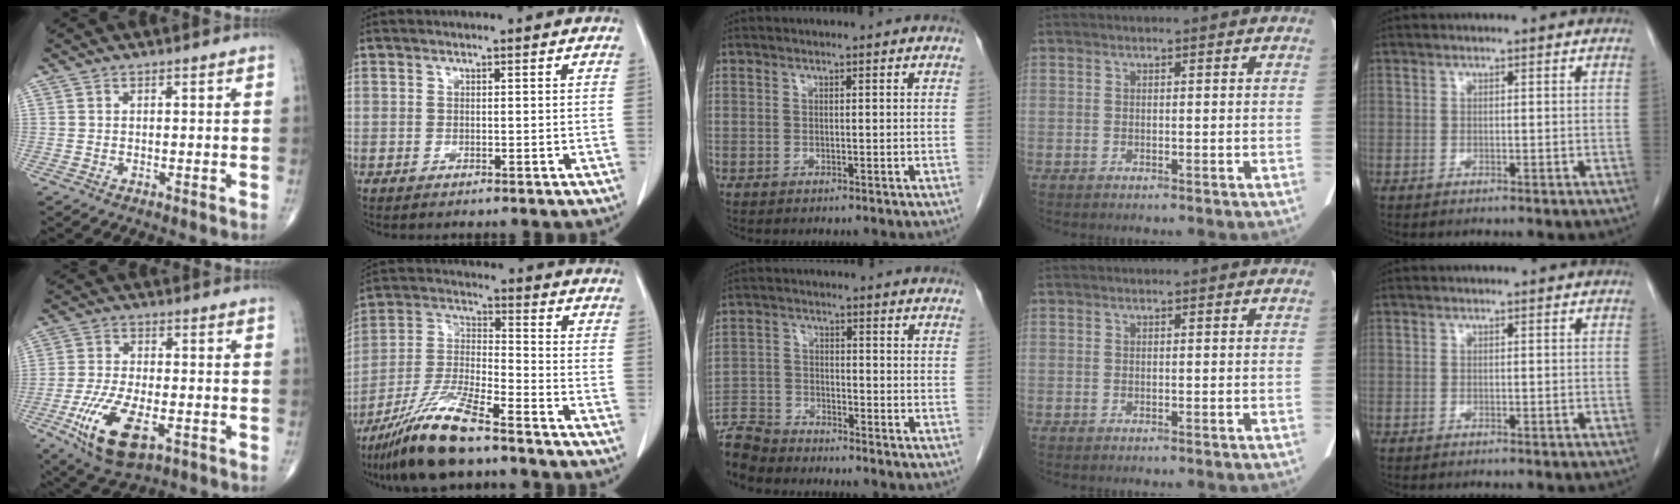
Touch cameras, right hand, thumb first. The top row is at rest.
{"thumb": {"total": 13.3, "force": [-5.1, 6.0, 10.7], "torque": [-0.211, 0.001, -0.085]}, "index": {"total": 12.3, "force": [-9.3, 1.2, 7.9], "torque": [-0.170, -0.023, -0.176]}, "middle": {"total": 7.9, "force": [-7.6, 1.6, 0.9], "torque": [-0.023, -0.004, -0.150]}}